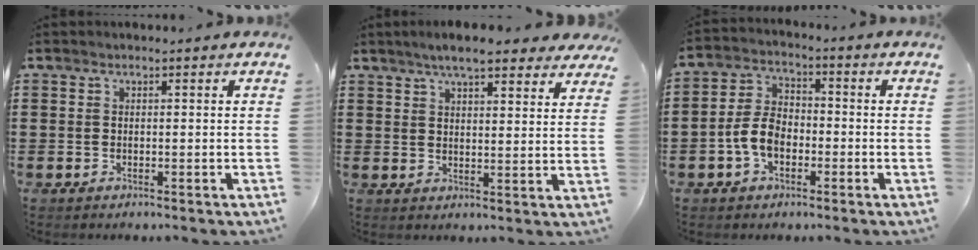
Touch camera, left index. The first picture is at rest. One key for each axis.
{"total": 6.7, "fx": 5.7, "fy": 1.2, "fz": 3.4, "tx": -0.072, "ty": -0.010, "tz": 0.101}
{"total": 5.9, "fx": -2.1, "fy": 3.7, "fz": 4.0, "tx": -0.108, "ty": 0.002, "tz": -0.049}